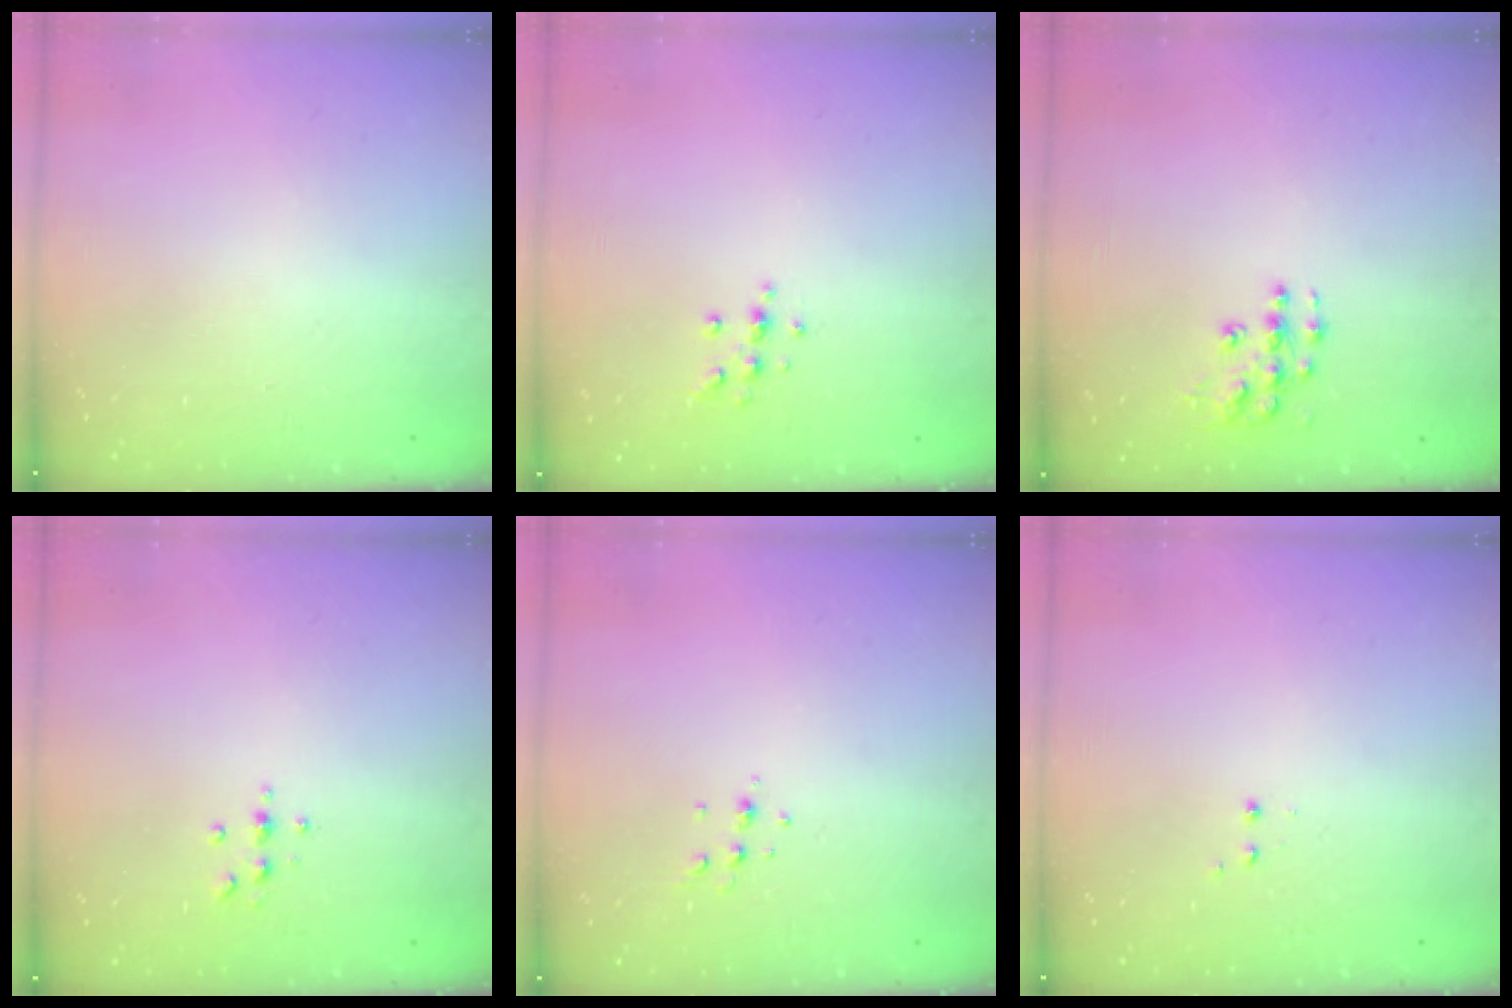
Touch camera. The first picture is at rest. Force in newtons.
{"total": 5.6, "press": 5.6, "slide": 0.6}
{"total": 7.8, "press": 7.8, "slide": 0.4}
{"total": 4.1, "press": 4.1, "slide": 0.5}
{"total": 4.3, "press": 4.2, "slide": 0.9}
{"total": 1.2, "press": 1.1, "slide": 0.5}